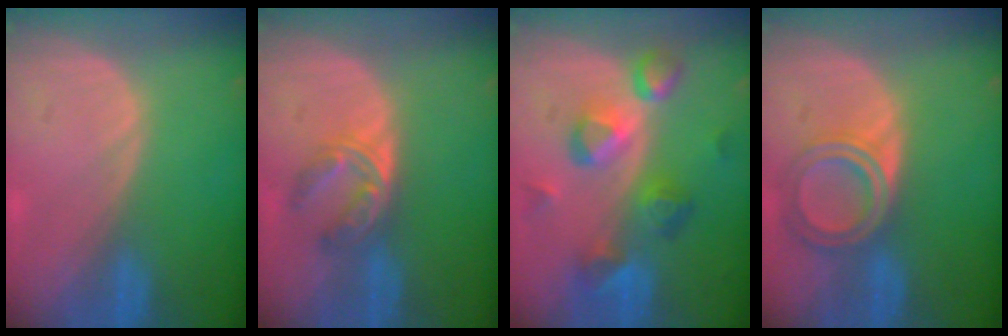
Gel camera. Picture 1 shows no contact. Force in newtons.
{"total": 6.0, "press": 5.0, "slide": 3.3}
{"total": 9.4, "press": 8.1, "slide": 4.6}
{"total": 6.4, "press": 5.7, "slide": 3.0}